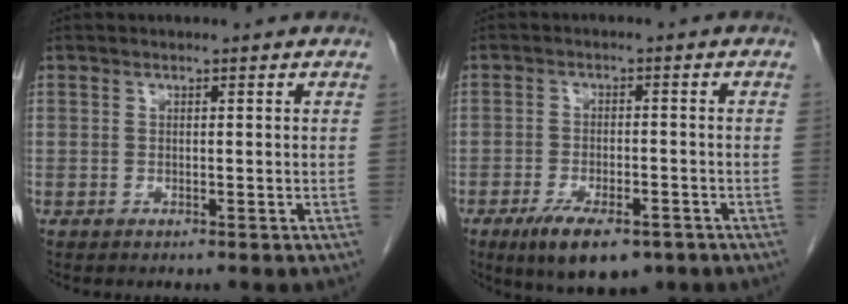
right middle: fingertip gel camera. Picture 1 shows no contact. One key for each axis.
{"total": 8.6, "fx": -5.7, "fy": 3.4, "fz": 5.5, "tx": -0.088, "ty": -0.009, "tz": -0.087}